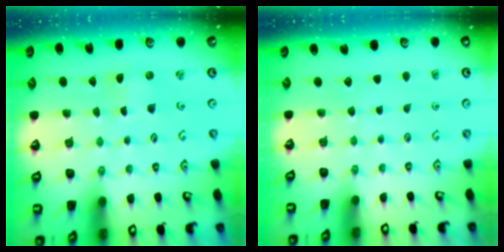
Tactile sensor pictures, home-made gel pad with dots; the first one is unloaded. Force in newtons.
{"total": 0.0}